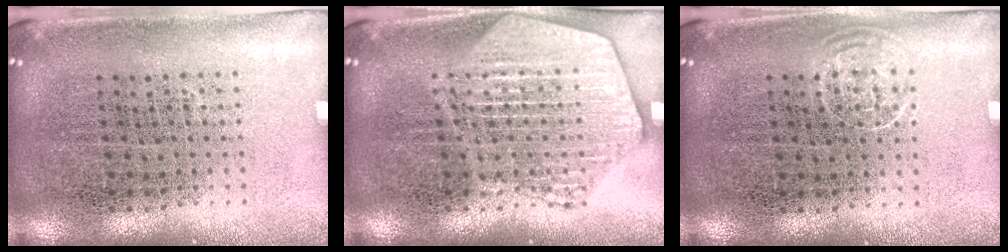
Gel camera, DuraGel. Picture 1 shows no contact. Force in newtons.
{"total": 3.1, "press": 3.1, "slide": 0.3}
{"total": 0.6, "press": 0.4, "slide": 0.4}